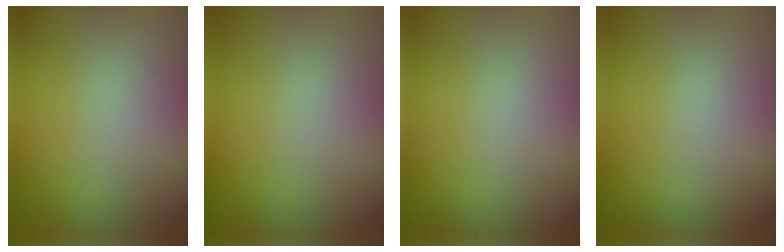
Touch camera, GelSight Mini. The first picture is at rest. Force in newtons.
{"total": 0.0}
{"total": 0.0}
{"total": 0.0}